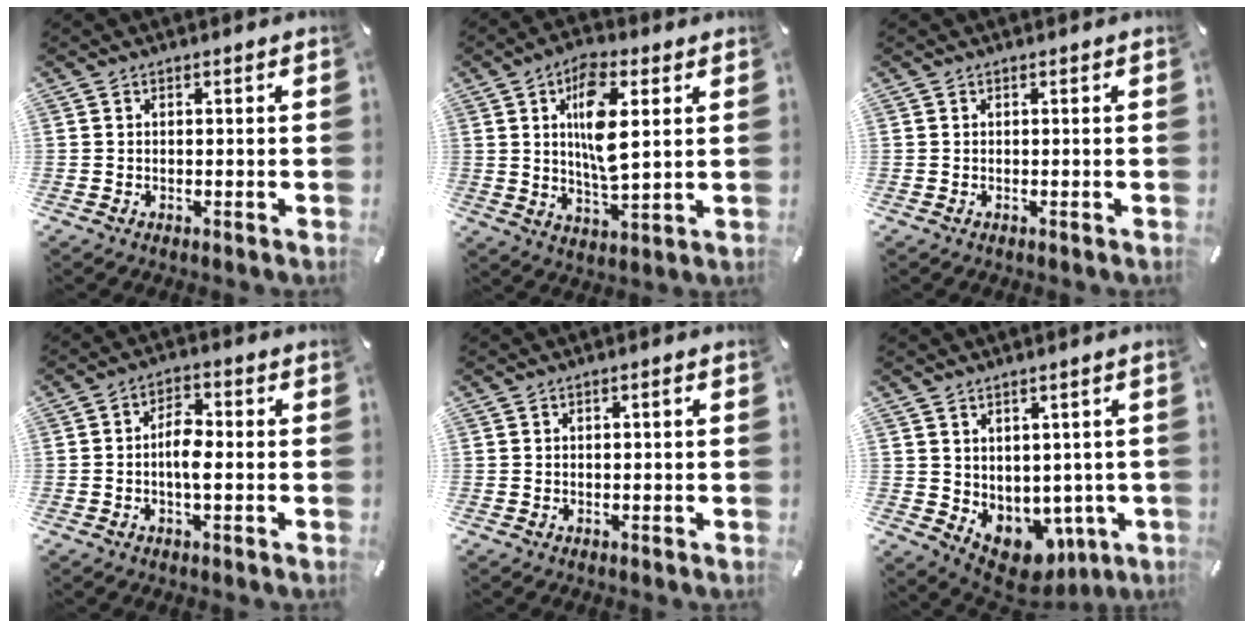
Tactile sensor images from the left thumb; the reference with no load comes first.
{"total": 11.6, "force": [3.4, 4.4, 10.2], "torque": [-0.197, -0.010, 0.050]}
{"total": 0.0}
{"total": 5.7, "force": [-1.0, 2.6, 5.0], "torque": [-0.094, 0.010, -0.018]}
{"total": 0.8, "force": [0.0, 0.2, 0.8], "torque": [-0.014, 0.001, -0.002]}
{"total": 6.4, "force": [-1.1, 5.8, 2.5], "torque": [-0.030, -0.021, -0.005]}